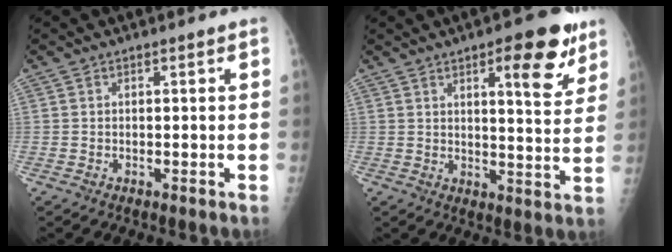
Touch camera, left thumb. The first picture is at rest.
{"total": 11.7, "force": [6.4, 3.4, 9.2], "torque": [-0.093, -0.032, 0.082]}